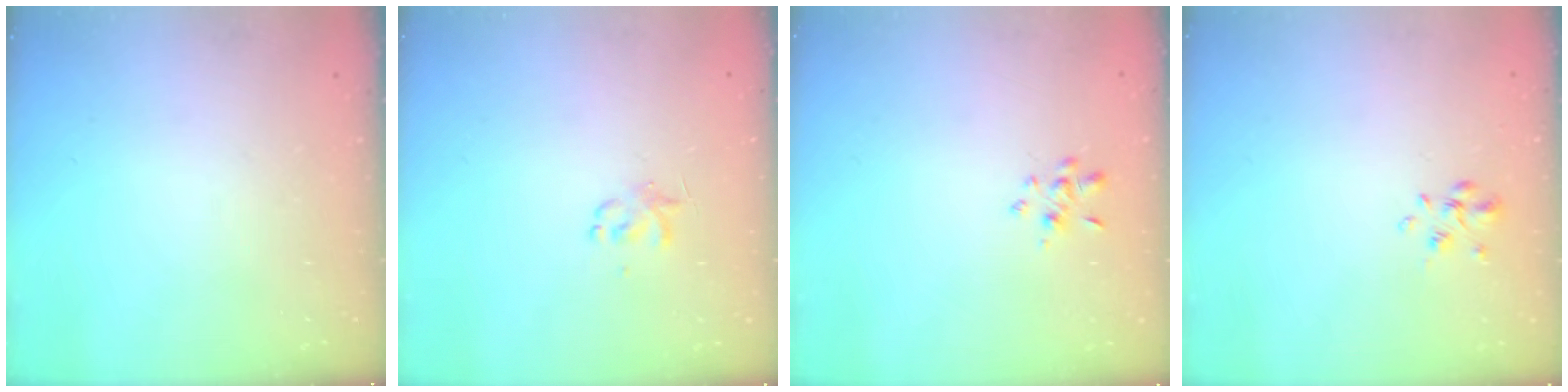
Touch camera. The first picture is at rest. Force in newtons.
{"total": 2.6, "press": 2.6, "slide": 0.5}
{"total": 2.3, "press": 2.2, "slide": 0.7}
{"total": 2.5, "press": 2.4, "slide": 0.9}